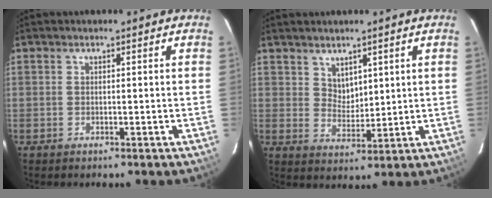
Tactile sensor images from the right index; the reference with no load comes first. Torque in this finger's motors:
{"motor_torque": [-0.19, -0.04, -0.06, 0.00]}